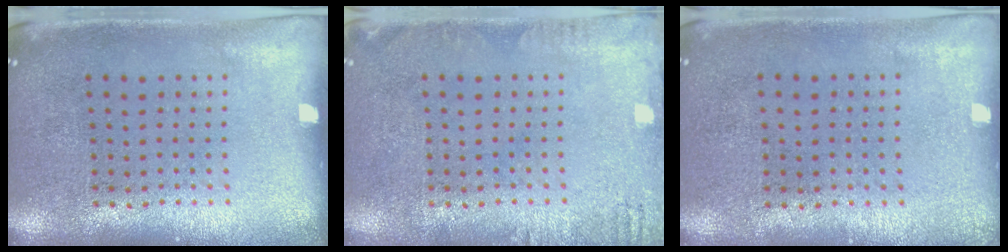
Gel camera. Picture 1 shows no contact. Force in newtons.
{"total": 1.5, "press": 1.5, "slide": 0.2}
{"total": 0.0}